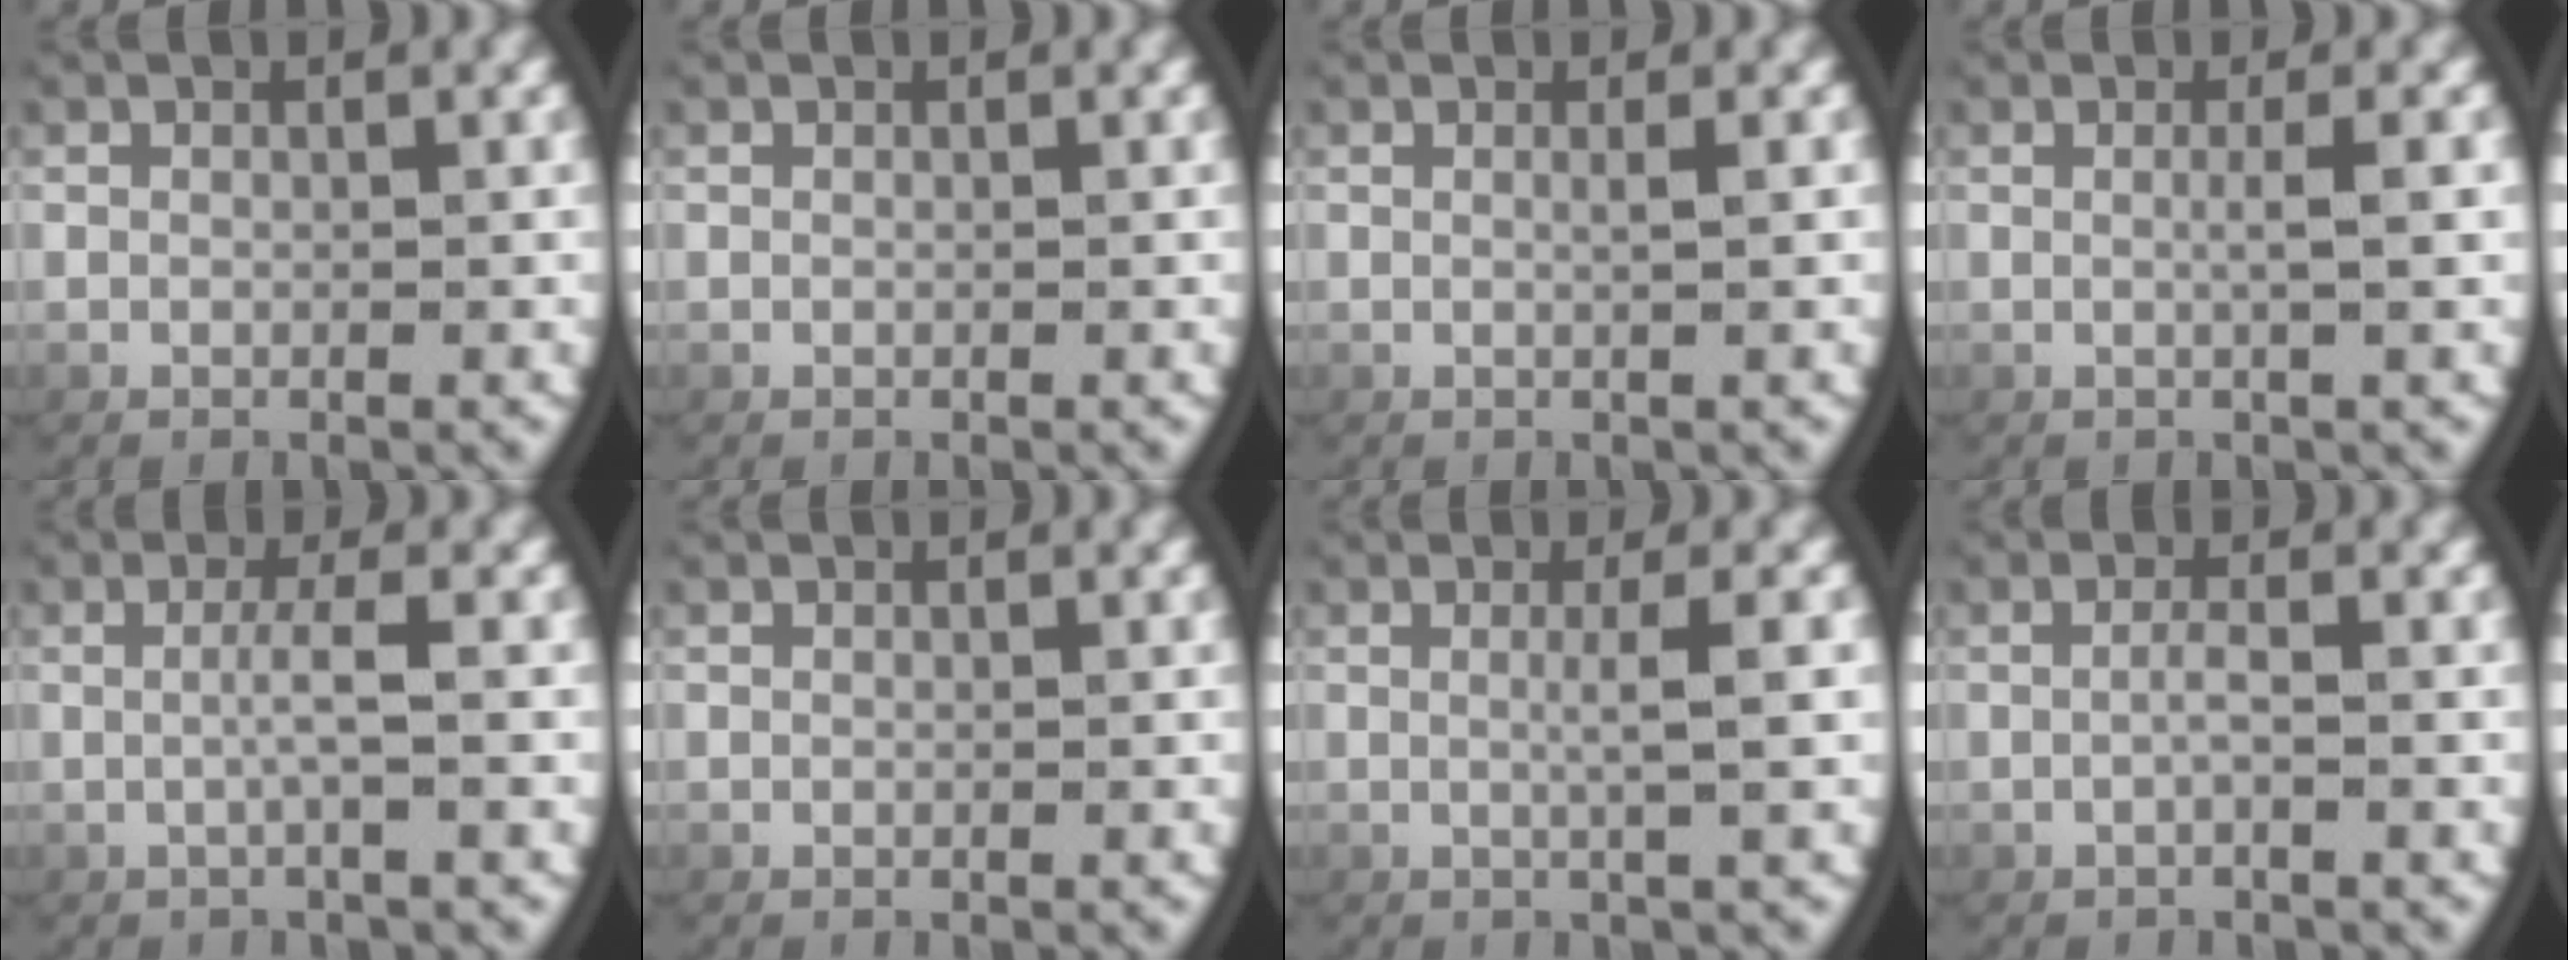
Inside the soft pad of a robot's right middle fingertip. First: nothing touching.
{"total": 0.0}
{"total": 0.8, "force": [0.1, -0.4, 0.7], "torque": [-0.015, -0.004, 0.006]}
{"total": 1.5, "force": [0.1, -0.5, 1.4], "torque": [-0.030, 0.001, 0.005]}
{"total": 1.9, "force": [-0.2, -0.5, 1.8], "torque": [-0.042, 0.001, -0.001]}
{"total": 0.0}
{"total": 2.1, "force": [0.4, -0.6, 1.9], "torque": [-0.039, -0.001, 0.009]}
{"total": 1.2, "force": [-0.5, -0.3, 1.0], "torque": [-0.025, -0.001, -0.006]}